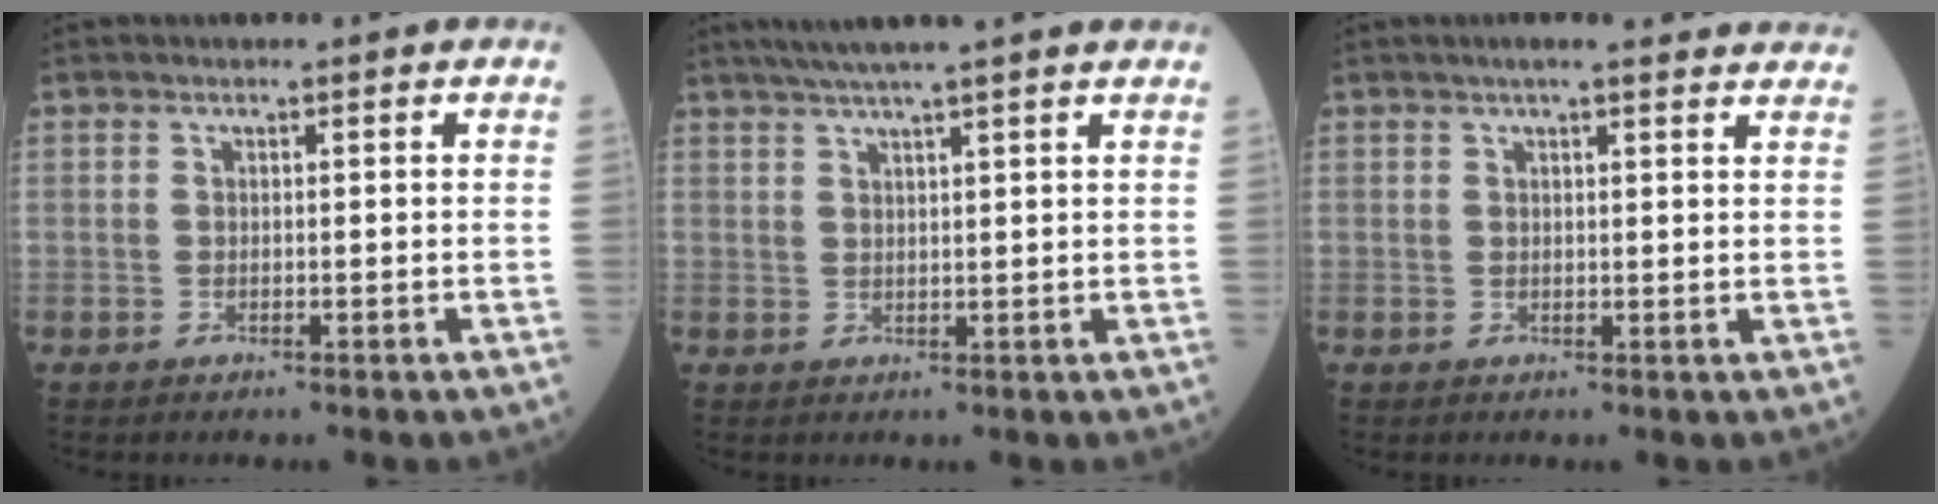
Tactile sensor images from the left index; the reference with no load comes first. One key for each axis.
{"total": 8.1, "fx": 6.6, "fy": -1.1, "fz": 4.6, "tx": -0.070, "ty": 0.028, "tz": 0.089}
{"total": 9.7, "fx": 8.4, "fy": 1.2, "fz": 4.7, "tx": -0.054, "ty": 0.025, "tz": 0.089}